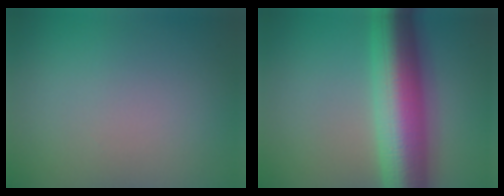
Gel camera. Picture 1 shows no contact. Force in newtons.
{"total": 11.8, "press": 11.8, "slide": 0.1}